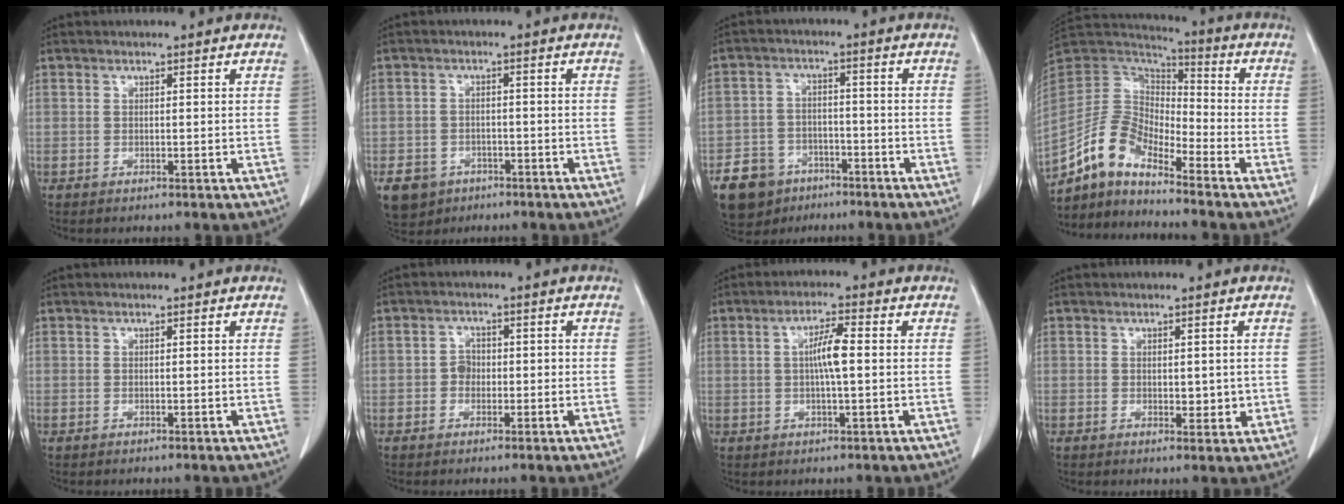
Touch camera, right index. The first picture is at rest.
{"total": 8.0, "force": [-4.4, 6.3, 2.2], "torque": [-0.049, 0.007, -0.062]}
{"total": 10.5, "force": [-6.4, 7.7, 3.1], "torque": [-0.076, 0.012, -0.098]}
{"total": 11.2, "force": [-9.0, 3.7, 5.6], "torque": [-0.124, 0.026, -0.176]}
{"total": 0.0}
{"total": 3.0, "force": [-0.6, 2.4, 1.6], "torque": [-0.028, 0.016, -0.010]}
{"total": 5.4, "force": [0.4, 1.0, 5.3], "torque": [-0.103, 0.009, 0.007]}
{"total": 3.6, "force": [-0.2, 1.9, 3.1], "torque": [-0.044, 0.000, 0.005]}